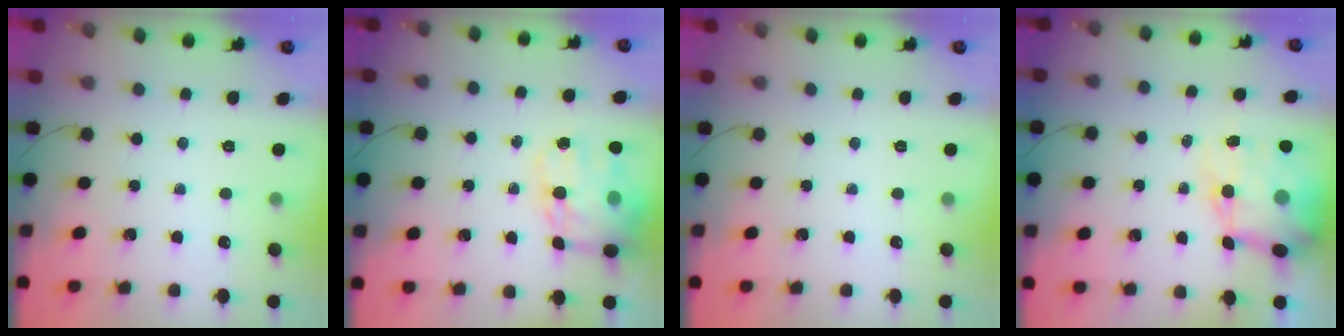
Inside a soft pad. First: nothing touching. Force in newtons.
{"total": 17.5, "press": 16.9, "slide": 4.3}
{"total": 0.0}
{"total": 13.9, "press": 13.6, "slide": 3.2}